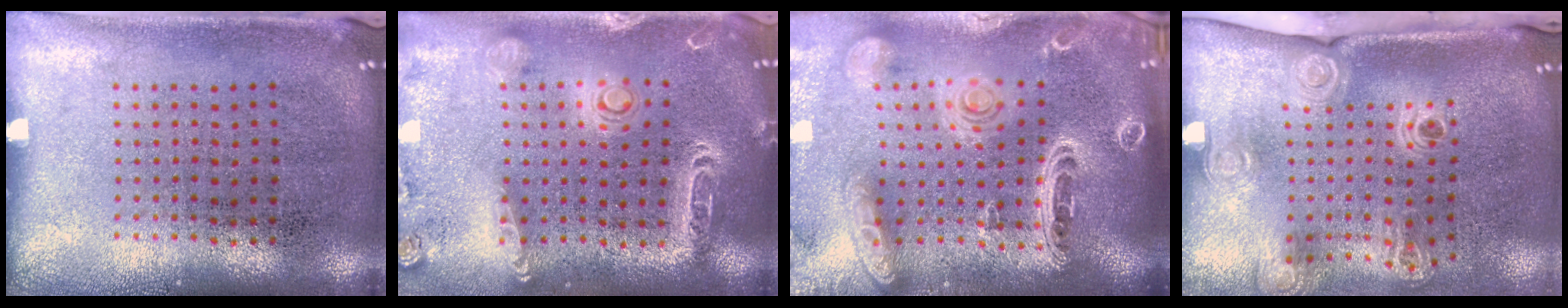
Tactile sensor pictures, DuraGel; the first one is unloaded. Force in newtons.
{"total": 2.1, "press": 2.0, "slide": 0.7}
{"total": 3.6, "press": 2.9, "slide": 2.2}
{"total": 2.2, "press": 1.6, "slide": 1.6}